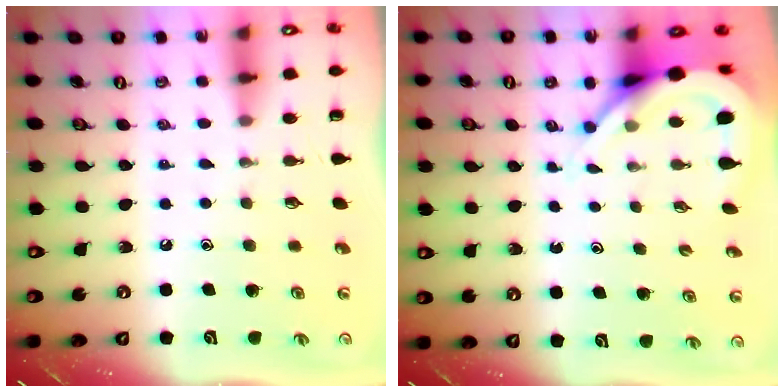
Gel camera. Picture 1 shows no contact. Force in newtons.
{"total": 7.0, "press": 6.9, "slide": 0.6}